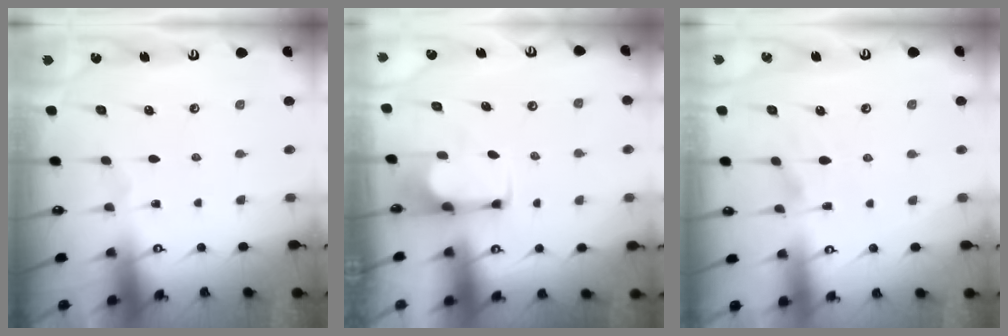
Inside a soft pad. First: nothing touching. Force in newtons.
{"total": 2.8, "press": 2.5, "slide": 1.1}
{"total": 2.4, "press": 2.1, "slide": 1.3}